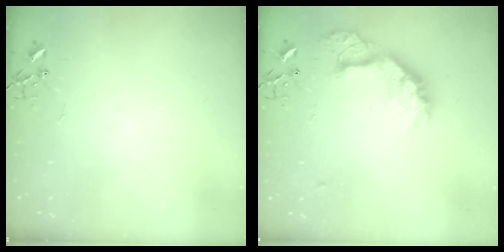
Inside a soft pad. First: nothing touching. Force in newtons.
{"total": 19.9, "press": 19.9, "slide": 1.3}